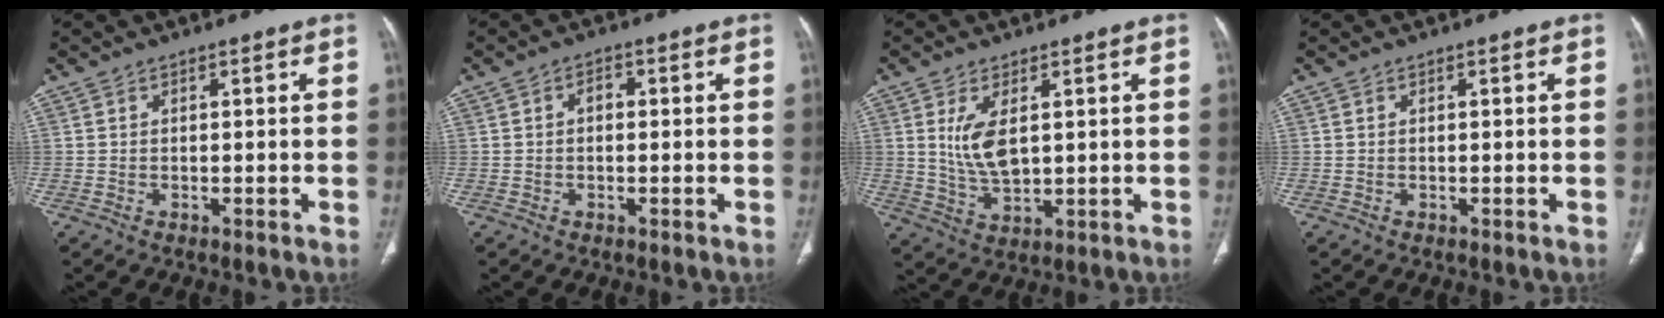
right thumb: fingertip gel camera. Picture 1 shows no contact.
{"total": 1.9, "force": [0.1, 1.4, 1.3], "torque": [-0.016, 0.009, -0.002]}
{"total": 7.2, "force": [1.8, 3.4, 6.0], "torque": [-0.118, -0.015, 0.048]}
{"total": 0.0}